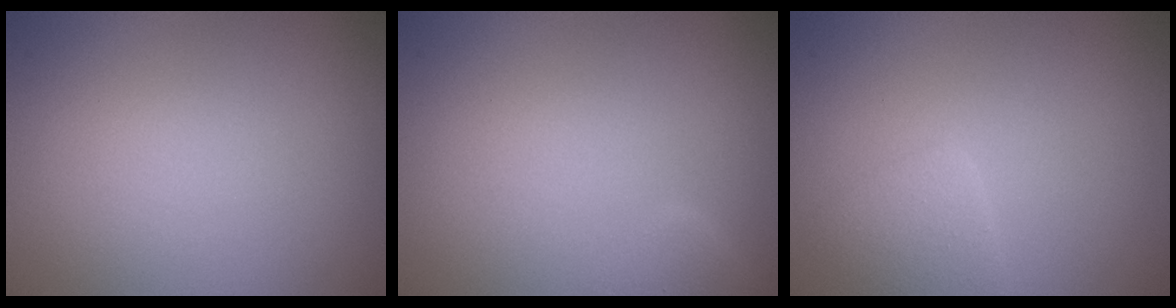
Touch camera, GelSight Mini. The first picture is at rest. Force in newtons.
{"total": 2.0, "press": 2.0, "slide": 0.2}
{"total": 1.9, "press": 1.9, "slide": 0.0}